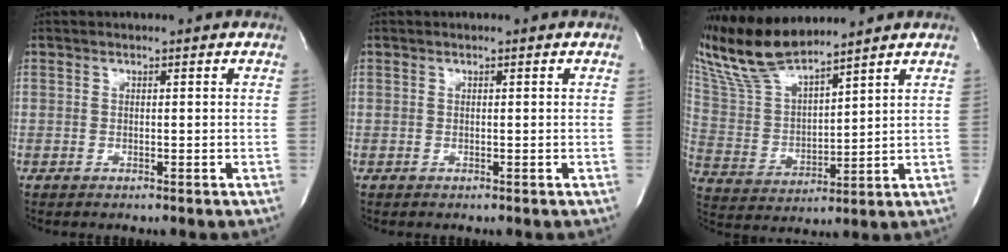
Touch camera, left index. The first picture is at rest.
{"total": 0.0}
{"total": 11.7, "force": [10.6, 1.0, 4.7], "torque": [-0.111, 0.008, 0.220]}